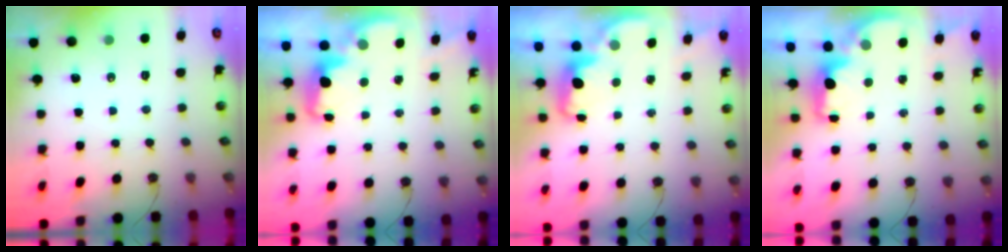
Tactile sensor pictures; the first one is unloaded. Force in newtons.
{"total": 2.5, "press": 2.5, "slide": 0.5}
{"total": 2.3, "press": 2.3, "slide": 0.5}
{"total": 2.5, "press": 2.3, "slide": 0.8}